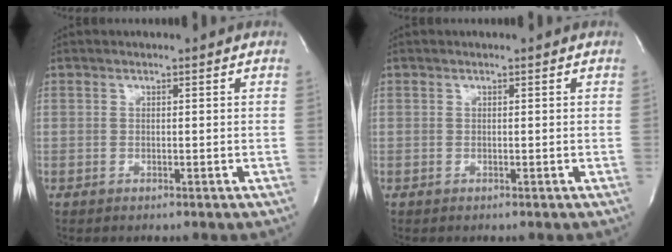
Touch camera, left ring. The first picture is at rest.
{"total": 0.0}